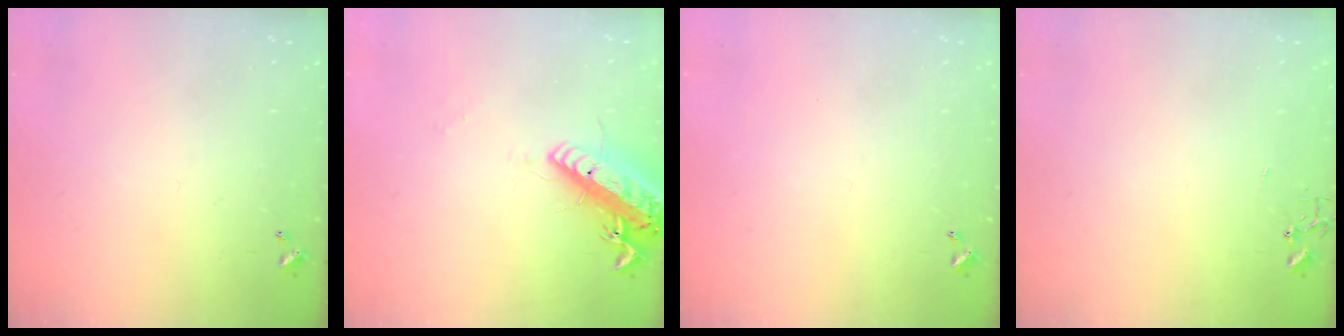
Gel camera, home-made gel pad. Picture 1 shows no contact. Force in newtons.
{"total": 17.2, "press": 16.8, "slide": 3.6}
{"total": 0.0}
{"total": 0.0}